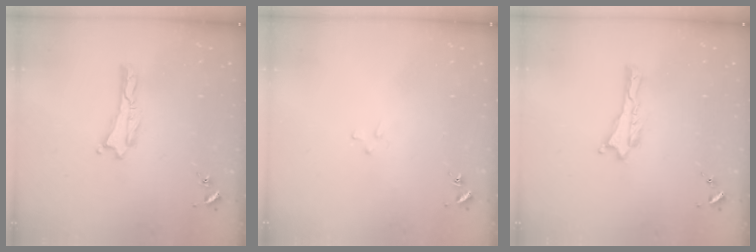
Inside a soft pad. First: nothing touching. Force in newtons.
{"total": 1.9, "press": 1.9, "slide": 0.1}
{"total": 0.0}